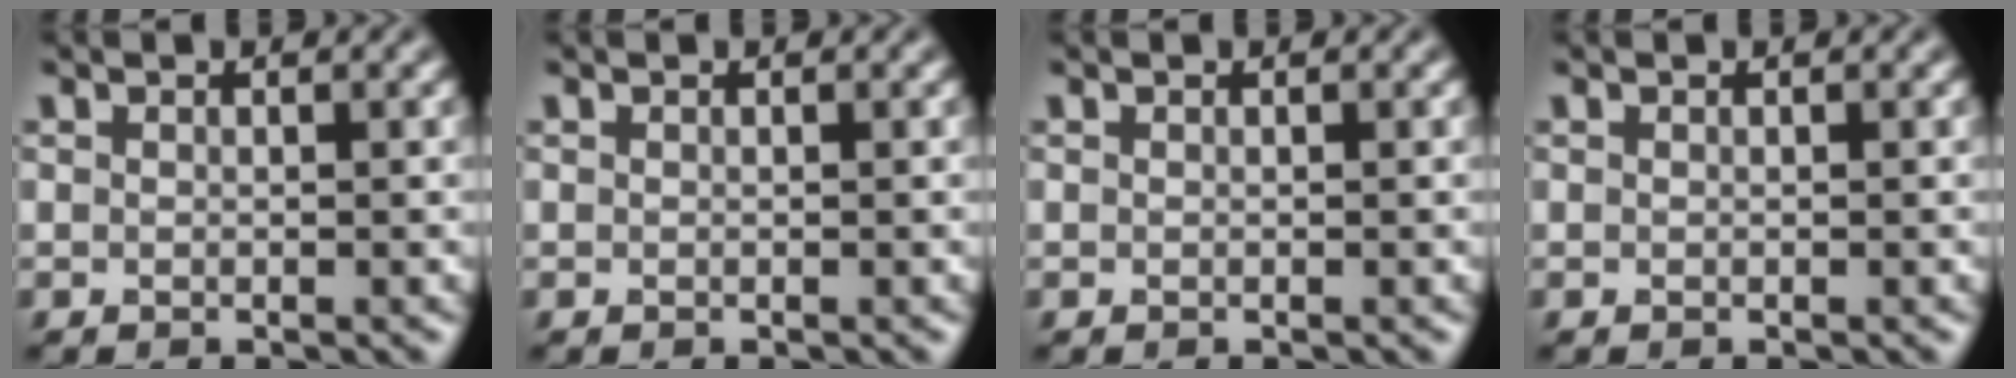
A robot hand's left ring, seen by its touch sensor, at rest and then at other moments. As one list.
[{"total": 0.0}, {"total": 0.0}, {"total": 0.0}]